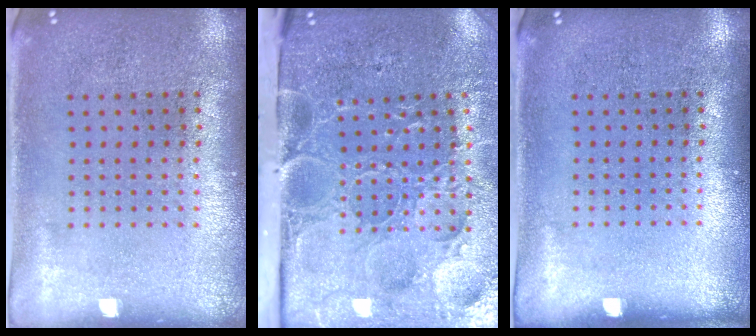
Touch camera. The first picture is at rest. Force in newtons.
{"total": 5.1, "press": 4.1, "slide": 3.0}
{"total": 0.0}